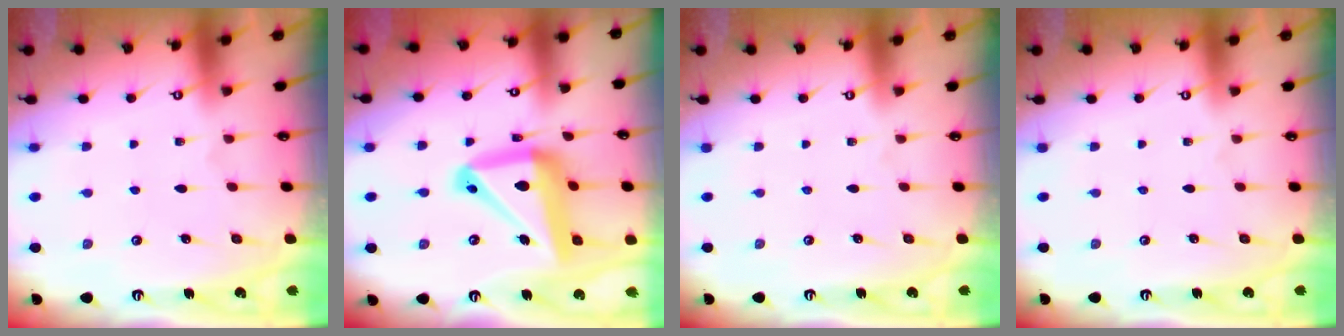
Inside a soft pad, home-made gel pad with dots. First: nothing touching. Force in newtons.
{"total": 19.3, "press": 19.1, "slide": 2.0}
{"total": 0.0}
{"total": 0.0}